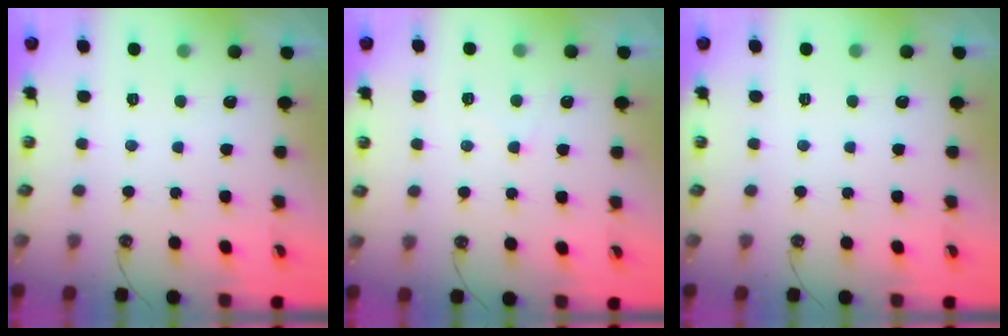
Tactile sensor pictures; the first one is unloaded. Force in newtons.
{"total": 2.2, "press": 2.1, "slide": 0.4}
{"total": 0.9, "press": 0.9, "slide": 0.1}